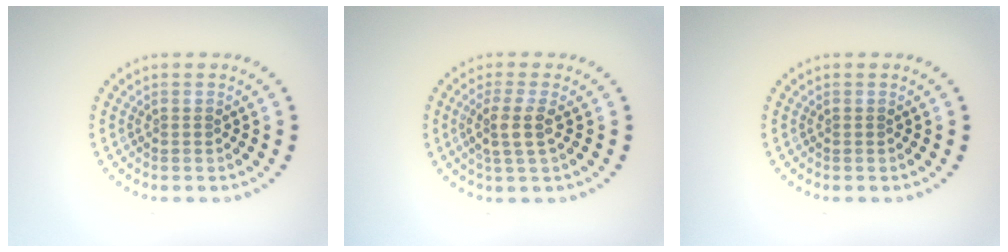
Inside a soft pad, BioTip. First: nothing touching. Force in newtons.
{"total": 2.4, "press": 2.0, "slide": 1.4}
{"total": 0.0}